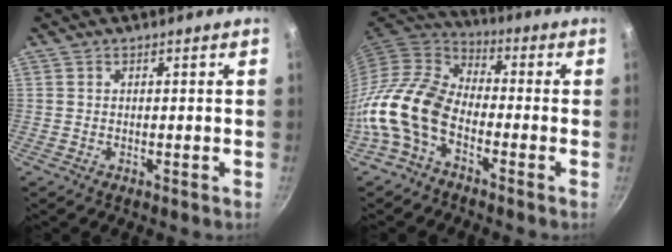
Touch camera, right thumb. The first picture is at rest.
{"total": 12.5, "force": [-5.1, 7.7, 8.5], "torque": [-0.150, 0.050, -0.124]}